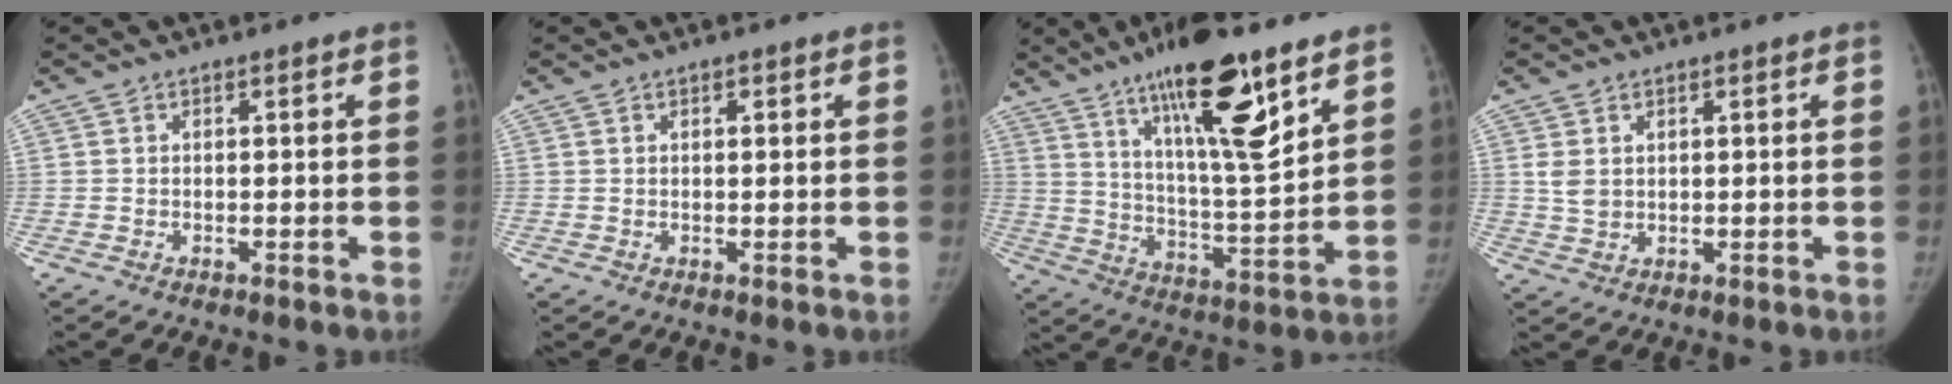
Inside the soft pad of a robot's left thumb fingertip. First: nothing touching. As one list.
[{"total": 1.0, "force": [0.5, 0.5, 0.8], "torque": [-0.009, 0.000, 0.007]}, {"total": 19.1, "force": [11.5, 4.0, 14.7], "torque": [-0.222, -0.061, 0.199]}, {"total": 3.2, "force": [1.1, 2.4, 1.8], "torque": [-0.028, -0.005, 0.029]}]